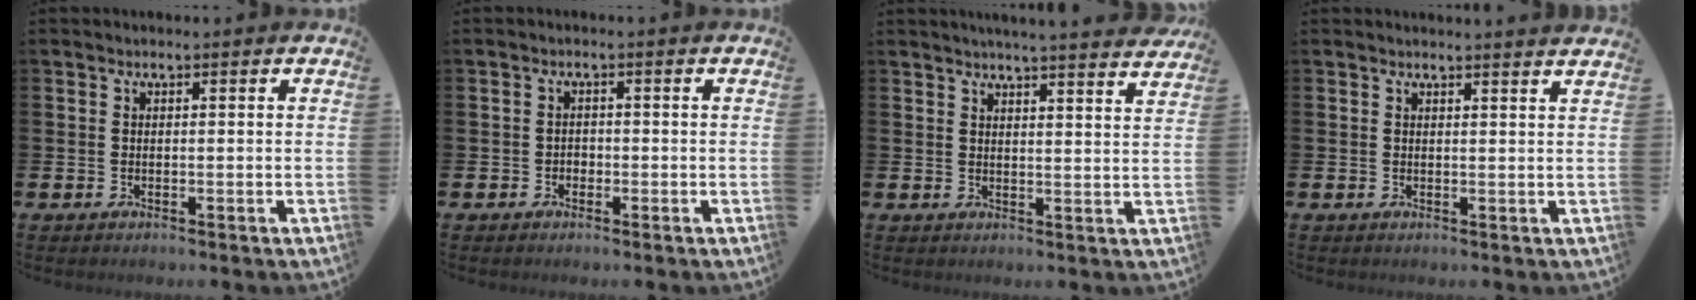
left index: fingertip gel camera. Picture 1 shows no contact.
{"total": 1.2, "force": [-0.6, 1.0, 0.3], "torque": [-0.005, 0.002, -0.015]}
{"total": 4.5, "force": [4.3, -0.8, 0.7], "torque": [-0.016, -0.027, 0.075]}
{"total": 1.5, "force": [1.5, -0.2, -0.1], "torque": [0.011, -0.012, 0.025]}